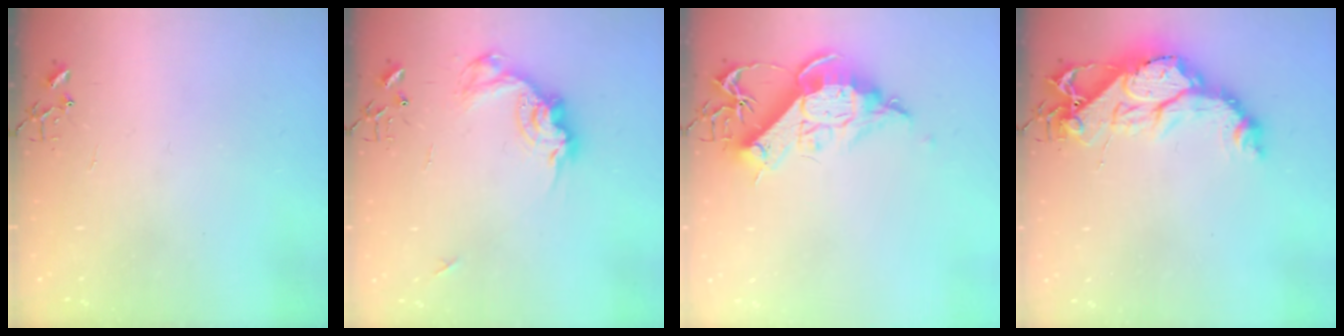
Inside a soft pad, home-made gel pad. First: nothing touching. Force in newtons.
{"total": 15.3, "press": 15.3, "slide": 1.0}
{"total": 13.7, "press": 13.6, "slide": 1.5}
{"total": 16.6, "press": 16.5, "slide": 1.3}